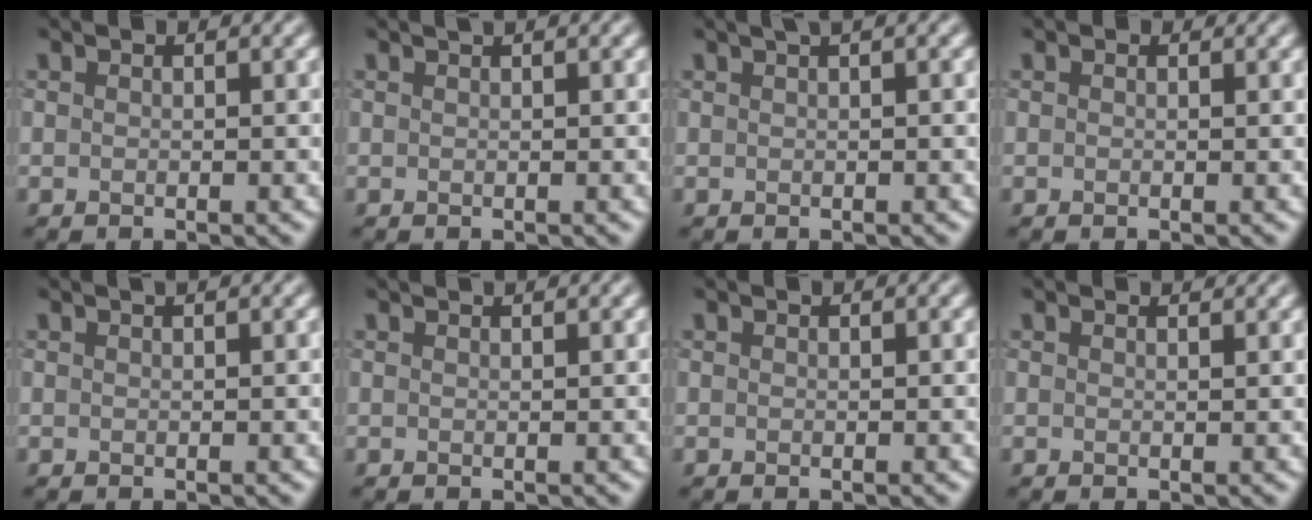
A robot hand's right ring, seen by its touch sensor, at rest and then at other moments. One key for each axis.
{"total": 0.9, "fx": 0.6, "fy": 0.2, "fz": 0.6, "tx": -0.005, "ty": 0.002, "tz": 0.006}
{"total": 2.1, "fx": 1.3, "fy": 0.7, "fz": 1.6, "tx": -0.018, "ty": 0.003, "tz": 0.013}
{"total": 0.0}
{"total": 0.8, "fx": 0.6, "fy": 0.2, "fz": 0.5, "tx": -0.001, "ty": 0.001, "tz": 0.005}
{"total": 1.3, "fx": 1.1, "fy": 0.4, "fz": 0.7, "tx": -0.002, "ty": 0.000, "tz": 0.001}
{"total": 0.0}
{"total": 1.0, "fx": 1.0, "fy": 0.1, "fz": 0.1, "tx": -0.006, "ty": -0.004, "tz": 0.013}